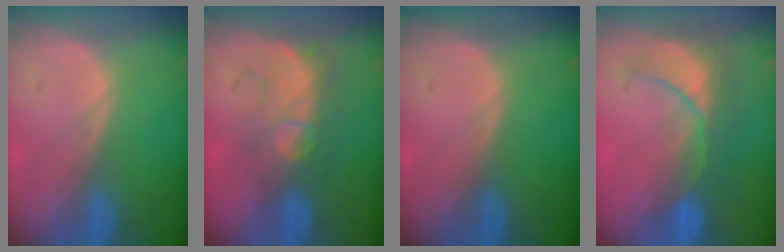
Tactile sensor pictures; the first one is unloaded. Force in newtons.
{"total": 8.5, "press": 7.6, "slide": 3.7}
{"total": 0.0}
{"total": 8.0, "press": 7.9, "slide": 1.3}